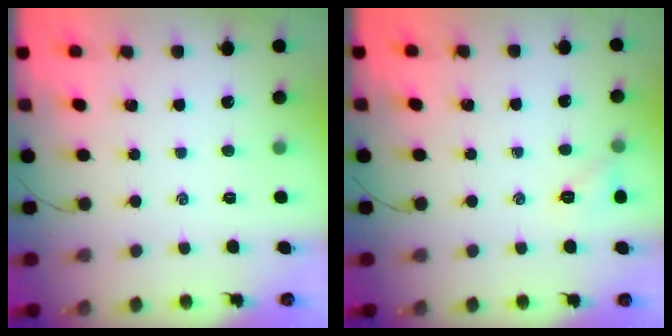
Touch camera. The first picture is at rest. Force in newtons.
{"total": 5.3, "press": 5.1, "slide": 1.5}